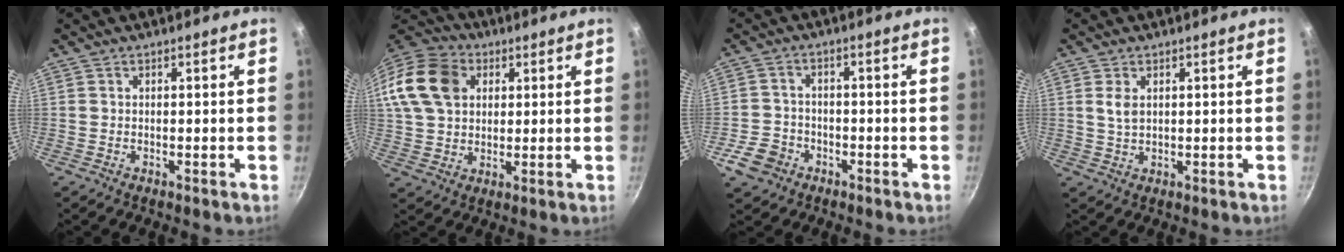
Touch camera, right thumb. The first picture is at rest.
{"total": 19.2, "force": [5.8, 14.6, 10.9], "torque": [-0.224, 0.025, 0.098]}
{"total": 6.1, "force": [-3.2, 4.7, 2.2], "torque": [-0.035, 0.028, -0.054]}
{"total": 3.0, "force": [0.9, 1.8, 2.2], "torque": [-0.039, -0.006, 0.019]}